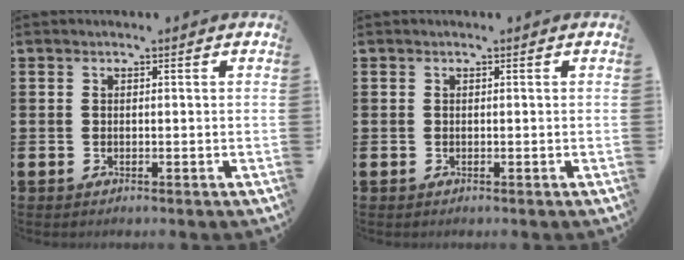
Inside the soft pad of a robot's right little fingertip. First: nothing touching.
{"total": 0.0}